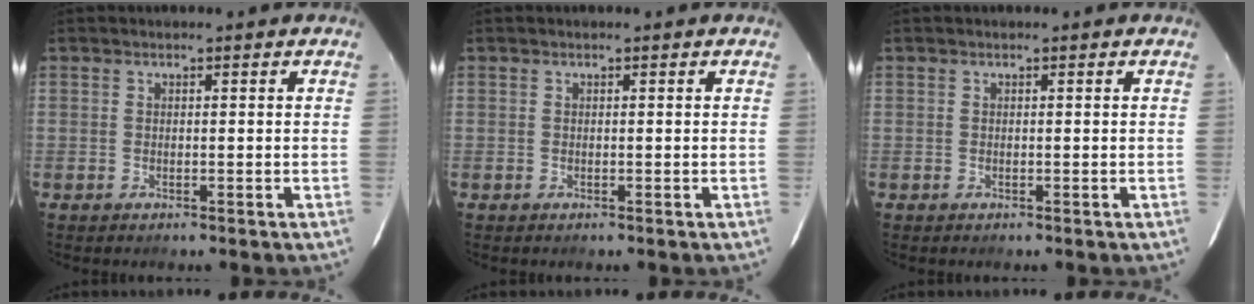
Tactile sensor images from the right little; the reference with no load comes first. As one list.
[{"total": 0.0}, {"total": 0.0}]